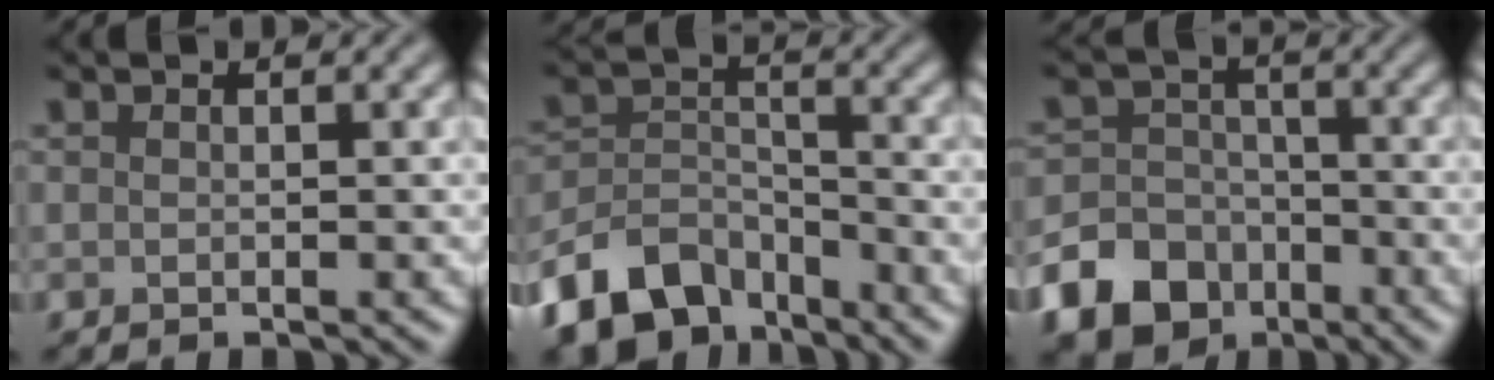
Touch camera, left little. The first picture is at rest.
{"total": 8.8, "force": [-6.5, 4.8, 3.5], "torque": [-0.063, -0.005, -0.131]}
{"total": 12.4, "force": [-7.2, 9.5, 3.4], "torque": [-0.073, -0.049, -0.145]}